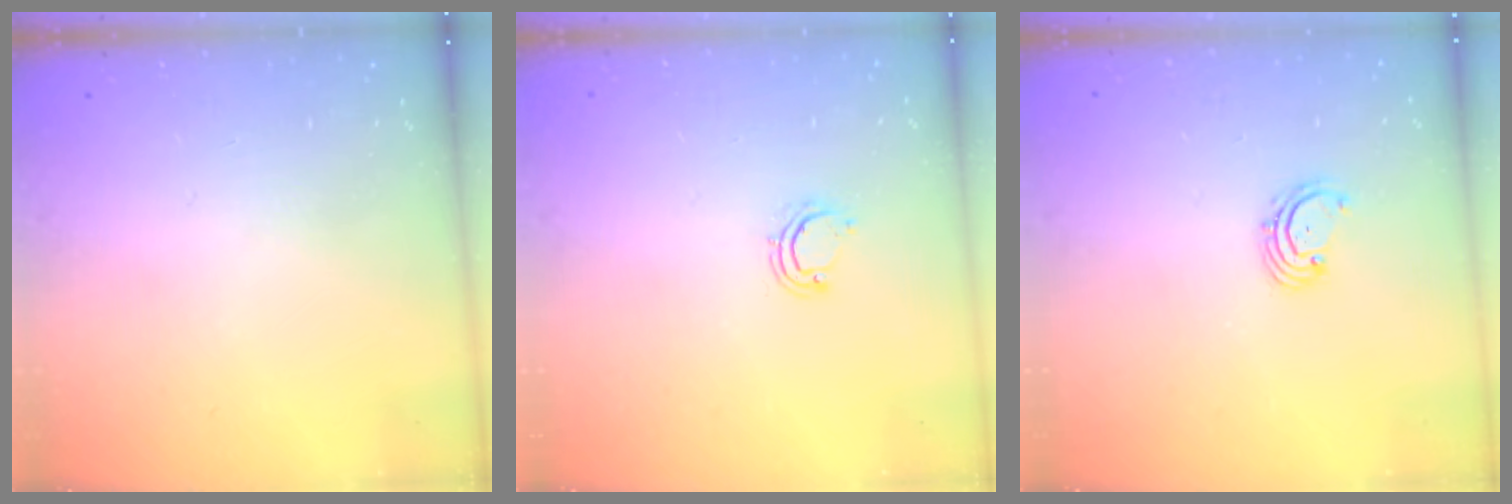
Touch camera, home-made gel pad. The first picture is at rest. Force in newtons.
{"total": 4.6, "press": 4.6, "slide": 0.3}
{"total": 2.0, "press": 1.9, "slide": 0.6}